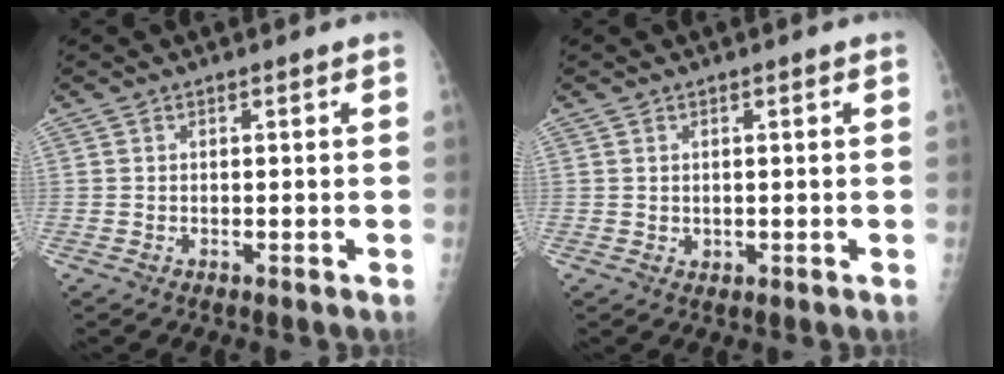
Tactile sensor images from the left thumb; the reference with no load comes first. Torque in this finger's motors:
{"motor_torque": [-0.35, -0.07, 0.22, 0.04, -0.02]}